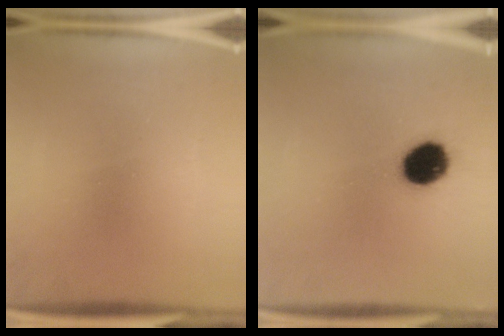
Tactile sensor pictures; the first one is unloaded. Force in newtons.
{"total": 11.1}